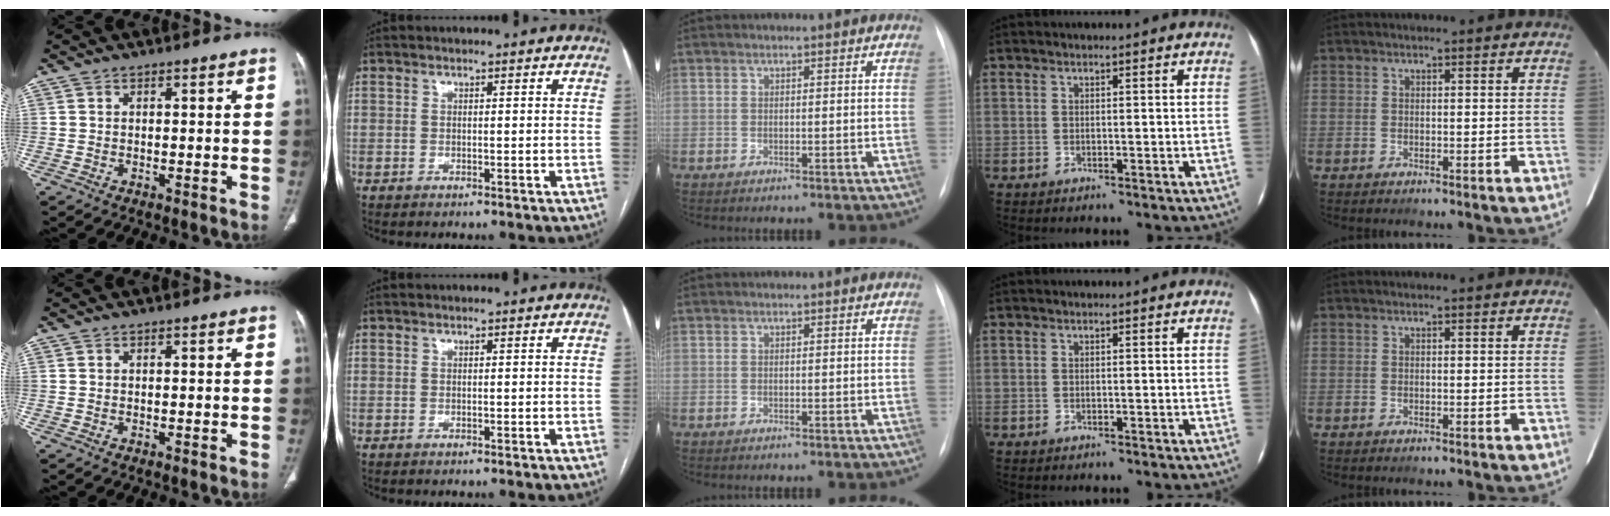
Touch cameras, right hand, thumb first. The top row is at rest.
{}